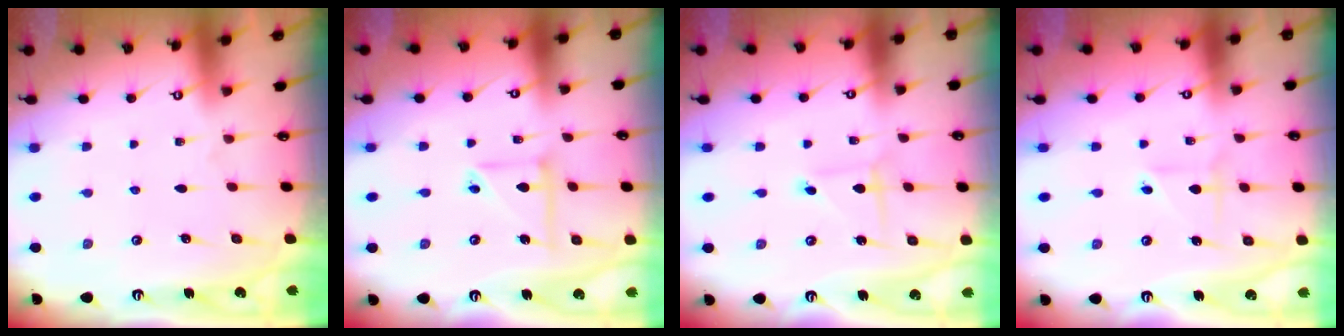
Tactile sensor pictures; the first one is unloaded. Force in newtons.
{"total": 6.8, "press": 6.8, "slide": 0.3}
{"total": 1.5, "press": 1.5, "slide": 0.1}
{"total": 2.2, "press": 2.1, "slide": 0.6}